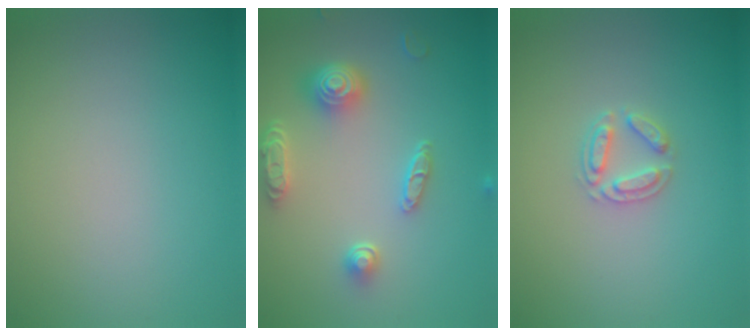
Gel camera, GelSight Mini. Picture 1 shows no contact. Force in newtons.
{"total": 4.7, "press": 3.9, "slide": 2.8}
{"total": 2.2, "press": 2.2, "slide": 0.3}